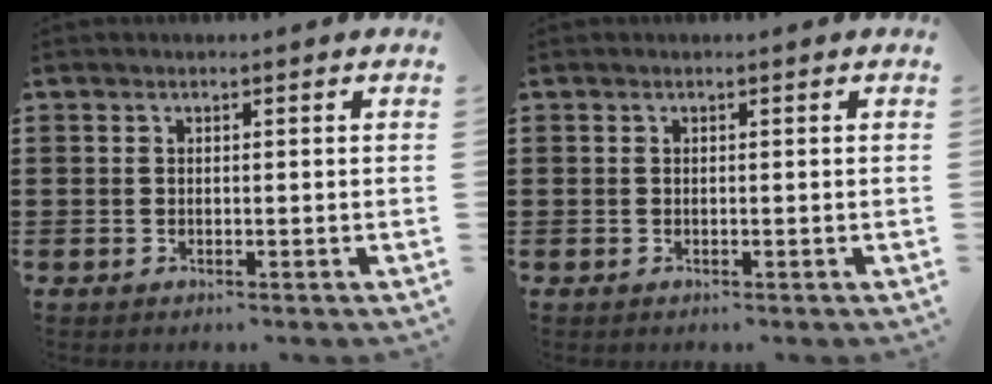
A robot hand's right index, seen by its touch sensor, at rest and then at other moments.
{"total": 0.0}